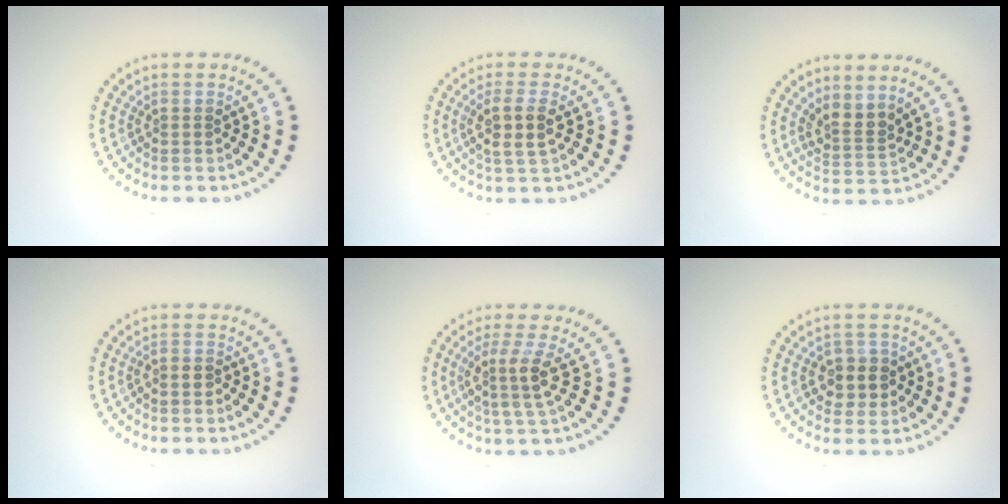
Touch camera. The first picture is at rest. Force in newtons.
{"total": 2.9, "press": 2.6, "slide": 1.4}
{"total": 2.4, "press": 1.8, "slide": 1.6}
{"total": 0.8, "press": 0.6, "slide": 0.5}
{"total": 3.0, "press": 2.3, "slide": 1.9}
{"total": 2.8, "press": 2.7, "slide": 0.8}